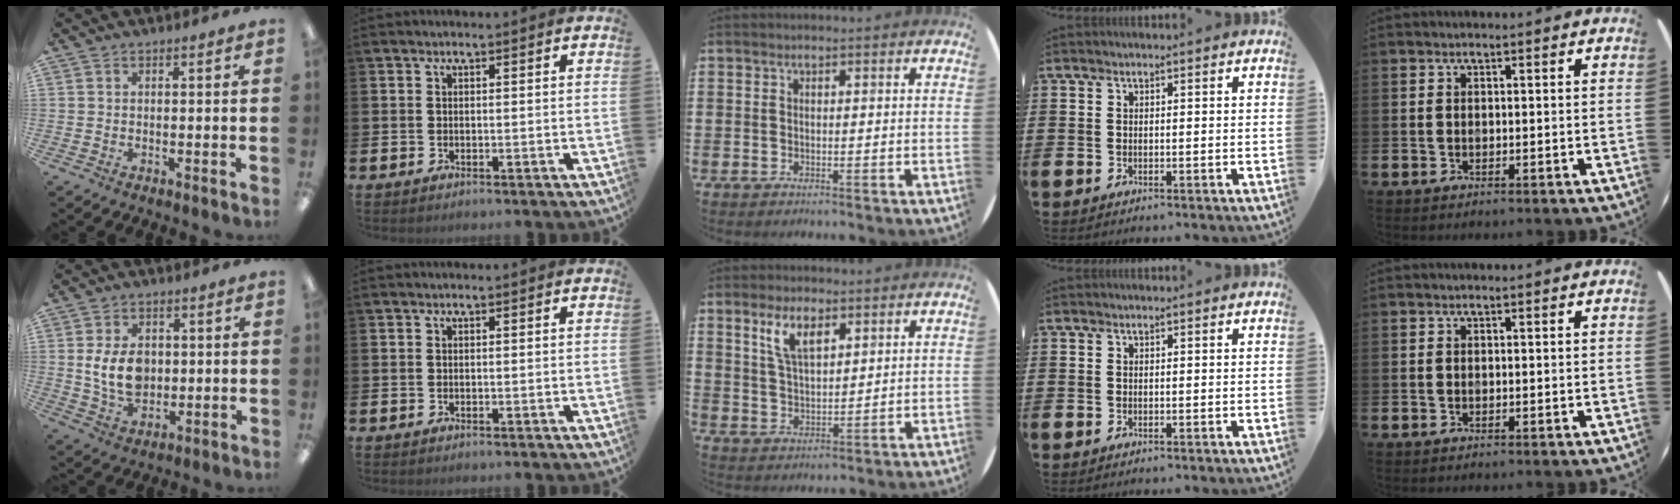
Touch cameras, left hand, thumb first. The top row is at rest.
{"thumb": {"total": 9.7, "force": [1.0, 6.9, 6.8], "torque": [-0.139, 0.002, 0.016]}, "middle": {"total": 5.3, "force": [3.3, 2.0, 3.6], "torque": [-0.072, 0.004, 0.056]}}